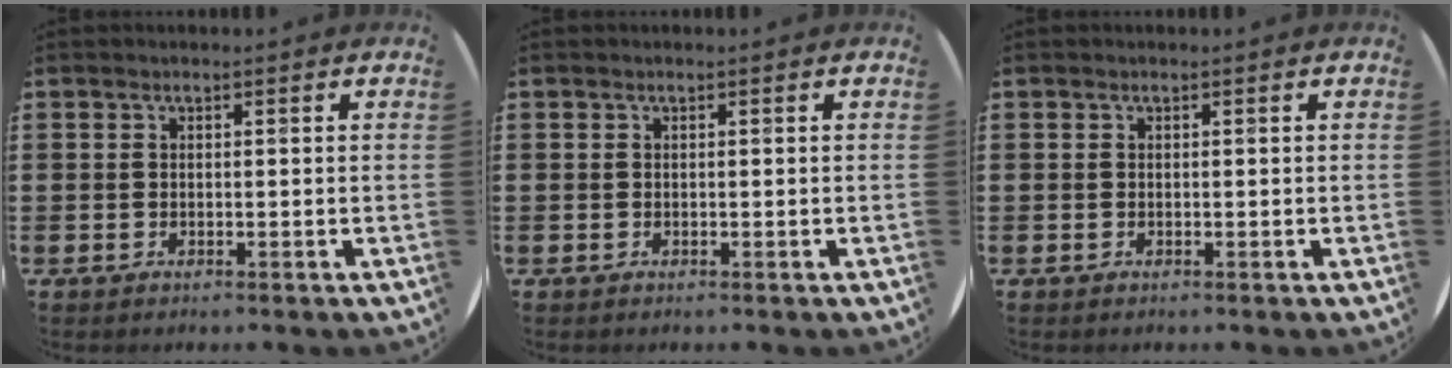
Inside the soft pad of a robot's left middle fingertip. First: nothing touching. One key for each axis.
{"total": 0.0}
{"total": 0.0}